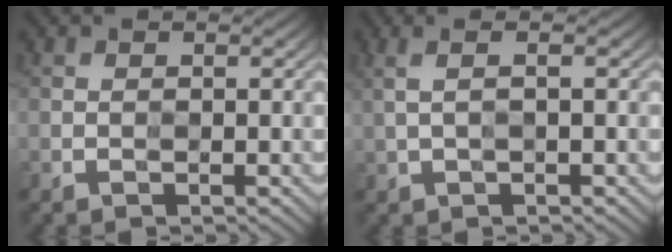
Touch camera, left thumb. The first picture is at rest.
{"total": 2.6, "force": [0.5, 0.7, 2.4], "torque": [-0.038, 0.003, 0.005]}